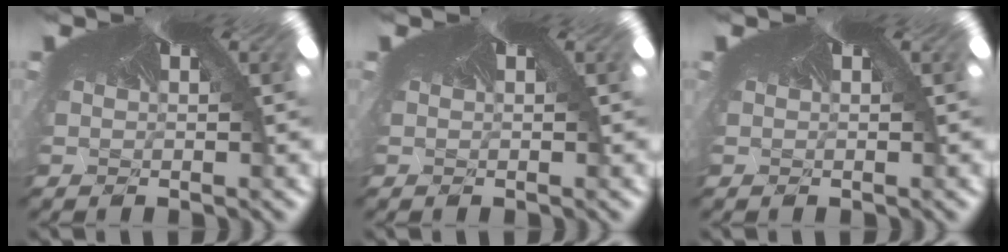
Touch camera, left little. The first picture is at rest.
{"total": 0.0}
{"total": 0.0}